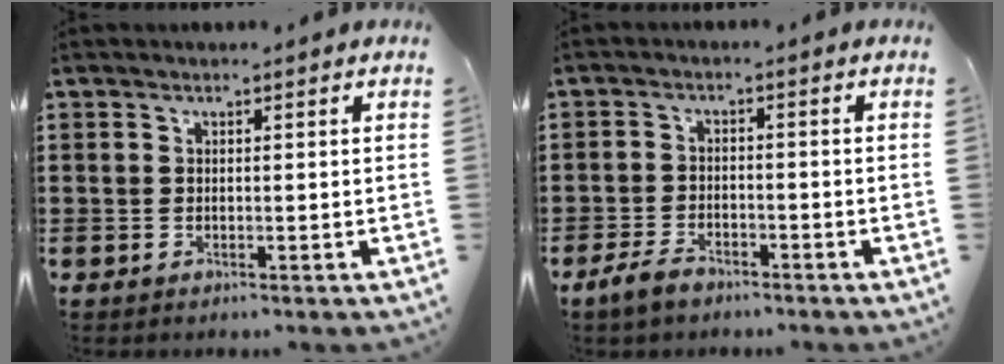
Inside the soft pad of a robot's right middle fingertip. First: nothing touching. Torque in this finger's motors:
{"motor_torque": [1.53, -0.11, 0.38, 0.03]}